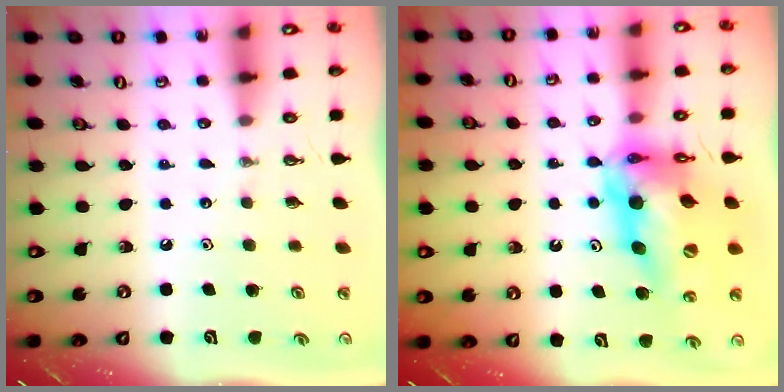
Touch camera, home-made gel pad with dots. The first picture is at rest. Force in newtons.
{"total": 18.9, "press": 18.8, "slide": 2.0}